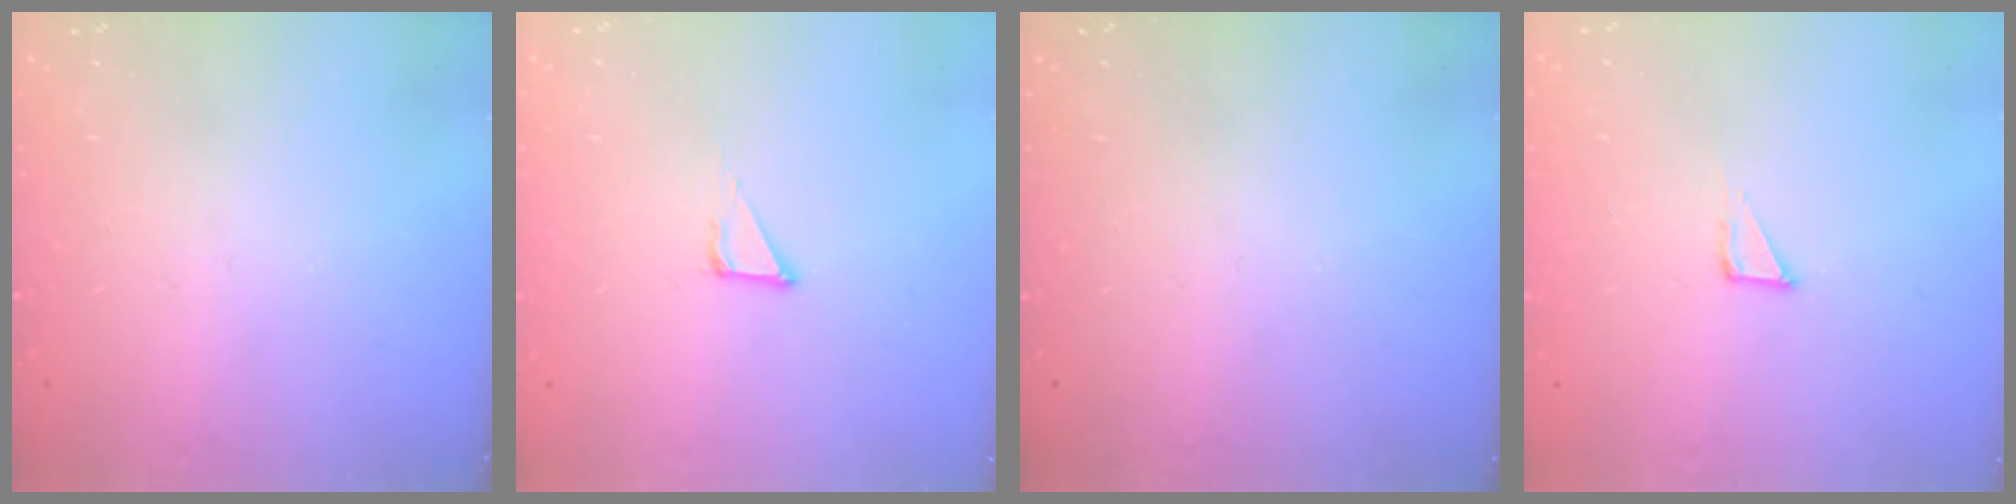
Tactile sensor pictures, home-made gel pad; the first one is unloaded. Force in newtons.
{"total": 3.5, "press": 3.5, "slide": 0.2}
{"total": 0.0}
{"total": 2.3, "press": 2.3, "slide": 0.1}